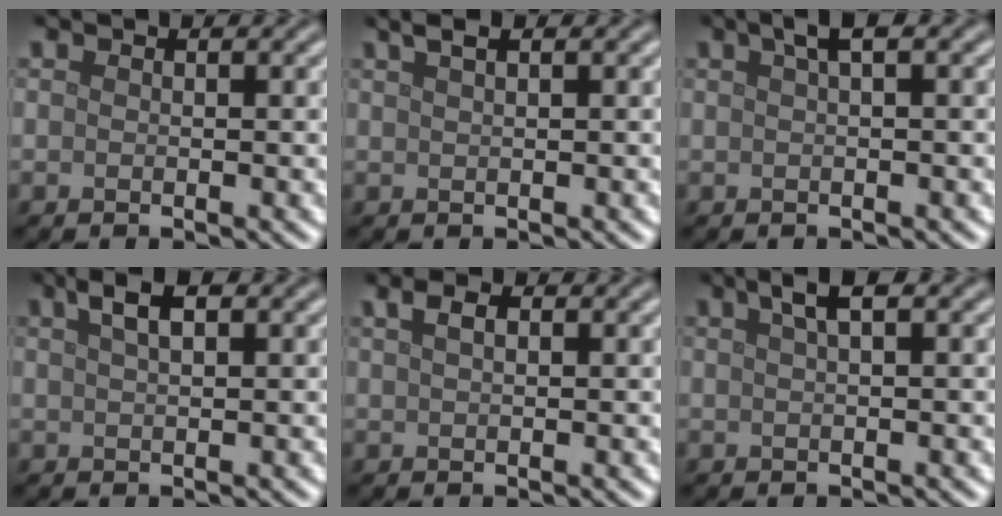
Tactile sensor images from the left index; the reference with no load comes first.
{"total": 2.0, "force": [1.3, 0.6, 1.5], "torque": [-0.020, 0.005, 0.020]}
{"total": 2.0, "force": [1.0, 0.4, 1.7], "torque": [-0.026, 0.010, 0.016]}
{"total": 2.9, "force": [1.6, 0.9, 2.2], "torque": [-0.033, 0.008, 0.027]}
{"total": 1.9, "force": [1.0, 0.8, 1.4], "torque": [-0.024, 0.006, 0.017]}
{"total": 2.3, "force": [1.2, 0.6, 1.9], "torque": [-0.025, 0.008, 0.019]}